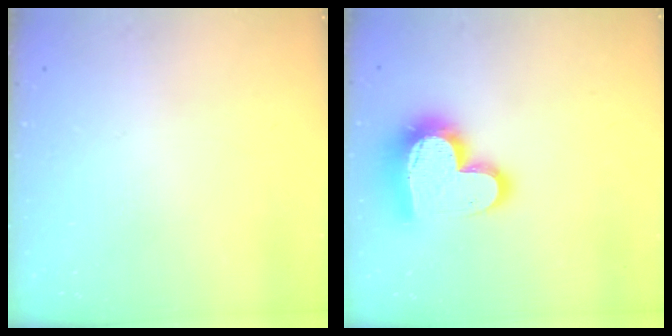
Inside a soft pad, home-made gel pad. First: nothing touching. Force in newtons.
{"total": 18.1, "press": 18.0, "slide": 1.6}